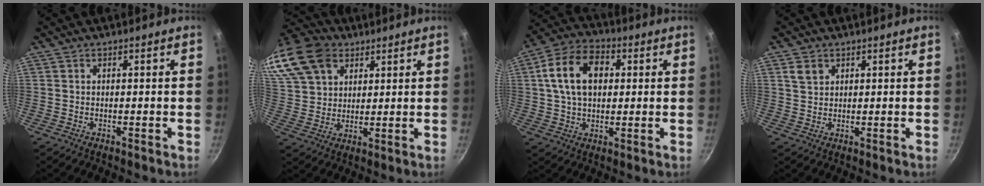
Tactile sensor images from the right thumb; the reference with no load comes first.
{"total": 24.3, "force": [12.7, 17.1, 11.7], "torque": [-0.290, 0.028, 0.242]}
{"total": 13.5, "force": [2.6, 9.2, 9.5], "torque": [-0.148, 0.016, 0.032]}
{"total": 2.9, "force": [1.5, 2.1, 1.3], "torque": [-0.013, -0.001, 0.029]}